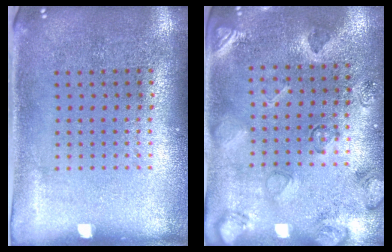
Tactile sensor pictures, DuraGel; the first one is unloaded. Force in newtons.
{"total": 2.4, "press": 1.9, "slide": 1.5}